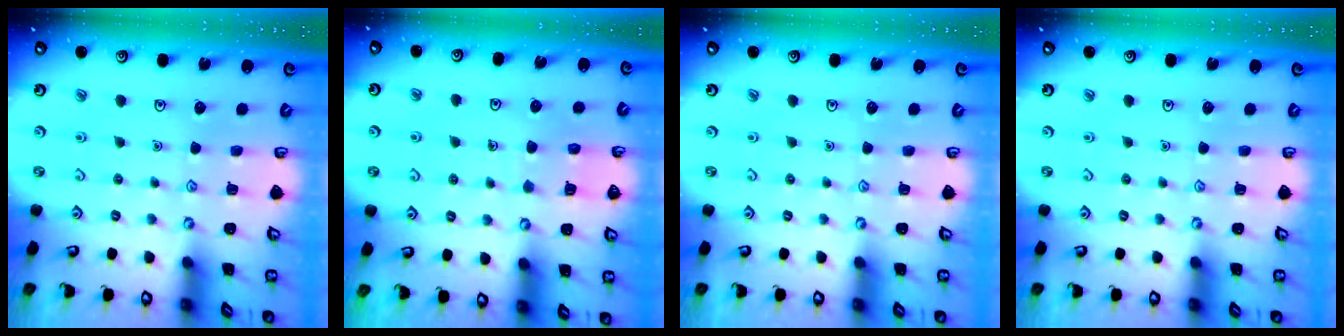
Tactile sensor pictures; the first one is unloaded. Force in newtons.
{"total": 5.6, "press": 5.6, "slide": 0.4}
{"total": 0.0}
{"total": 0.0}